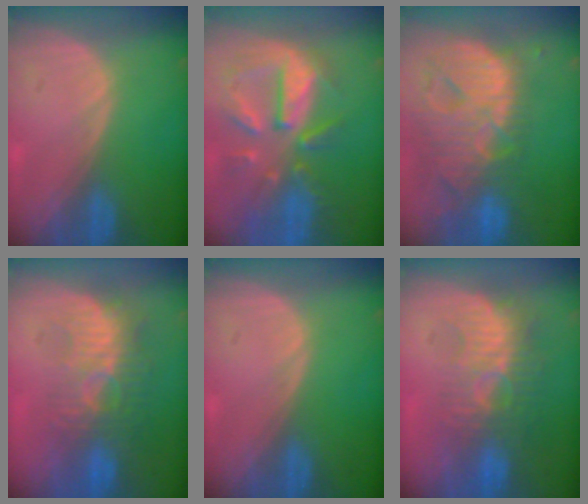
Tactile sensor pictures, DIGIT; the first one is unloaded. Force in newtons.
{"total": 10.7, "press": 9.5, "slide": 5.0}
{"total": 13.8, "press": 11.8, "slide": 7.1}
{"total": 9.4, "press": 8.7, "slide": 3.7}
{"total": 0.0}
{"total": 9.3, "press": 8.6, "slide": 3.7}